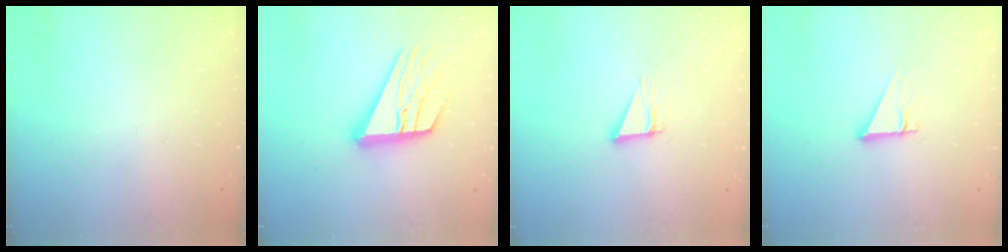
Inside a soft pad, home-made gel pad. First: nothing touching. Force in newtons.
{"total": 17.5, "press": 17.4, "slide": 1.7}
{"total": 3.8, "press": 3.8, "slide": 0.4}
{"total": 4.2, "press": 4.2, "slide": 0.3}